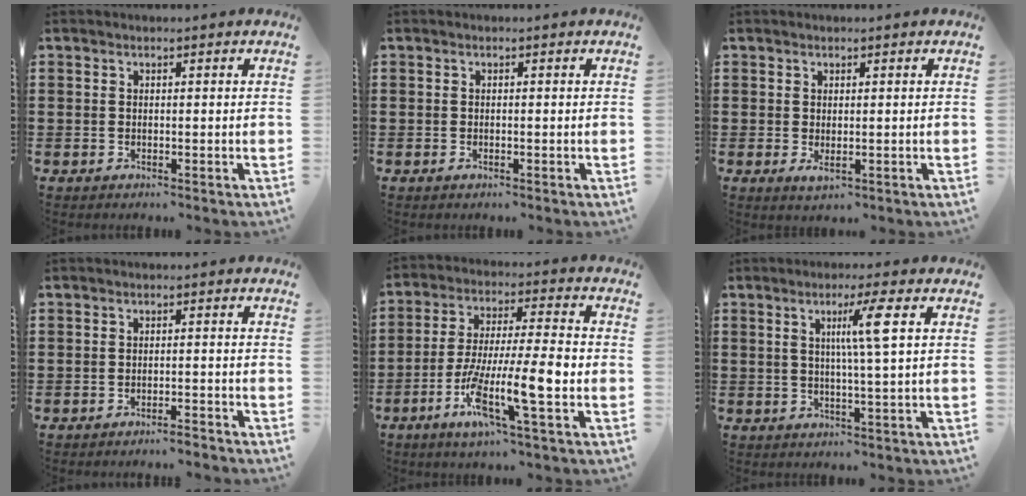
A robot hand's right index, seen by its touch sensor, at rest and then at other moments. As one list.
[{"total": 0.0}, {"total": 1.5, "force": [0.1, 0.6, 1.4], "torque": [-0.027, -0.002, 0.003]}, {"total": 1.8, "force": [-1.8, -0.1, 0.3], "torque": [-0.008, 0.001, -0.036]}, {"total": 13.7, "force": [-4.6, 2.5, 12.7], "torque": [-0.257, -0.012, -0.090]}, {"total": 6.3, "force": [1.6, -0.7, 6.0], "torque": [-0.120, -0.005, 0.019]}]